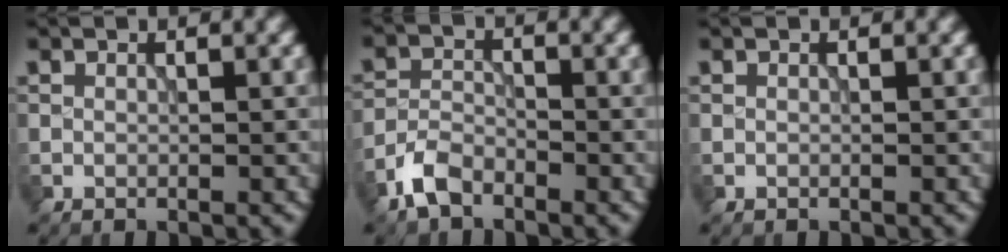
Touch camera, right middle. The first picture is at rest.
{"total": 3.1, "force": [-2.4, 1.5, 1.4], "torque": [-0.028, 0.004, -0.056]}
{"total": 0.0}